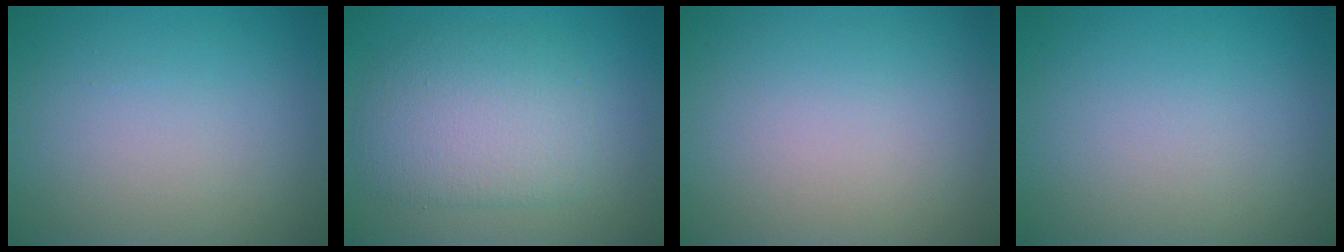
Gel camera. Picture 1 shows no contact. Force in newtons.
{"total": 5.1, "press": 5.1, "slide": 0.4}
{"total": 0.0}
{"total": 0.0}